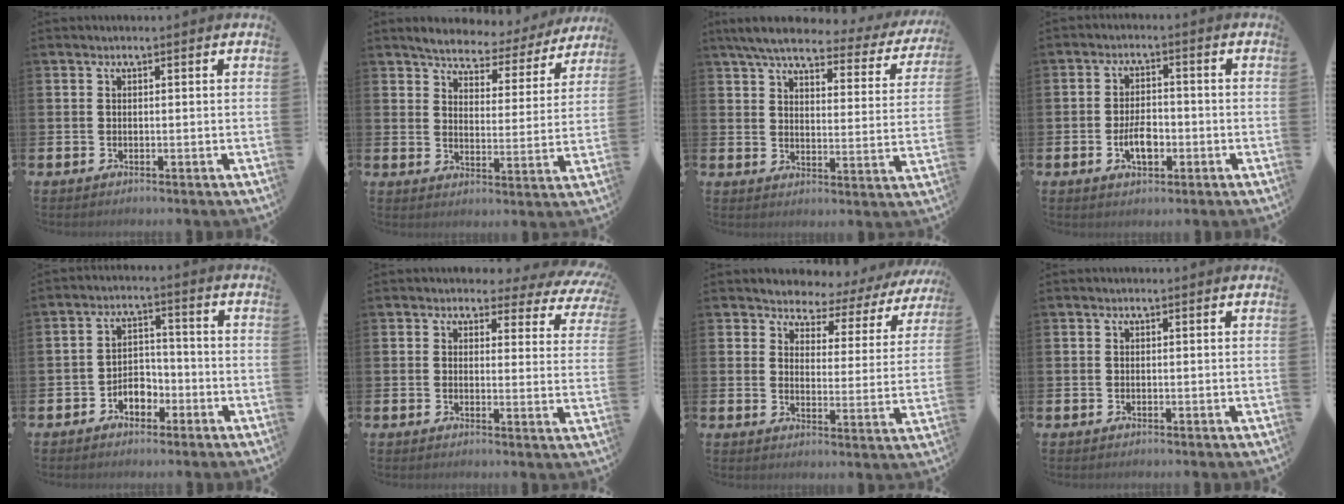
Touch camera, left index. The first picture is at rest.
{"total": 5.1, "force": [4.9, 1.0, 0.6], "torque": [-0.036, -0.039, 0.080]}
{"total": 6.1, "force": [5.1, 1.3, 2.9], "torque": [-0.077, -0.030, 0.082]}
{"total": 4.4, "force": [-1.3, 2.4, 3.5], "torque": [-0.053, 0.004, -0.025]}
{"total": 3.5, "force": [-2.2, 2.2, 1.5], "torque": [-0.032, 0.005, -0.049]}
{"total": 2.7, "force": [1.9, 1.7, 0.7], "torque": [-0.018, -0.017, 0.025]}
{"total": 3.1, "force": [2.8, 1.3, -0.2], "torque": [-0.014, -0.035, 0.037]}
{"total": 0.0}